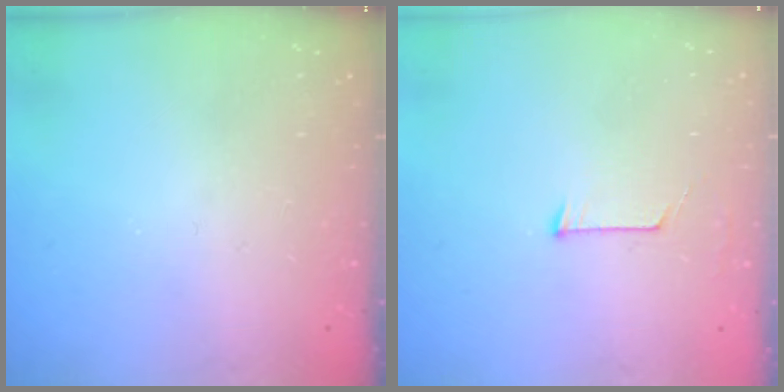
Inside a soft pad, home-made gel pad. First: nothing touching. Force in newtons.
{"total": 3.9, "press": 3.9, "slide": 0.4}